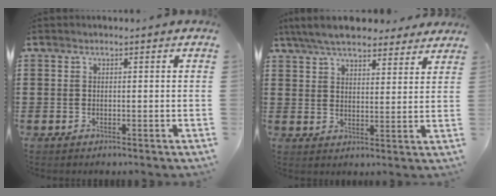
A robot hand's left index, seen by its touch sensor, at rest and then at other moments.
{"total": 6.9, "force": [6.2, 1.6, 2.6], "torque": [-0.072, -0.010, 0.115]}